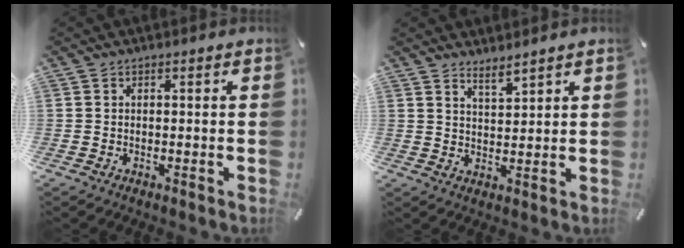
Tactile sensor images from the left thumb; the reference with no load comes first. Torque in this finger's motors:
{"motor_torque": [0.45, -0.28, -0.07, -0.03, -0.02]}